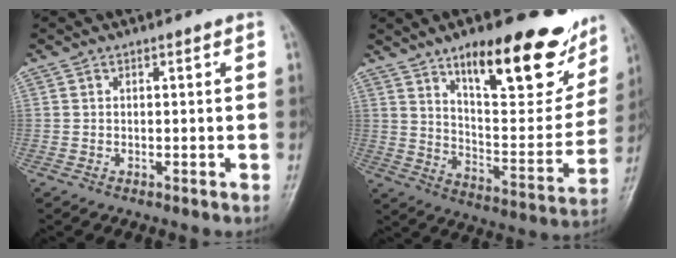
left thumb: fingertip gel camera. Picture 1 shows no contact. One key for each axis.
{"total": 24.4, "fx": 14.9, "fy": 8.8, "fz": 17.3, "tx": -0.189, "ty": -0.064, "tz": 0.225}